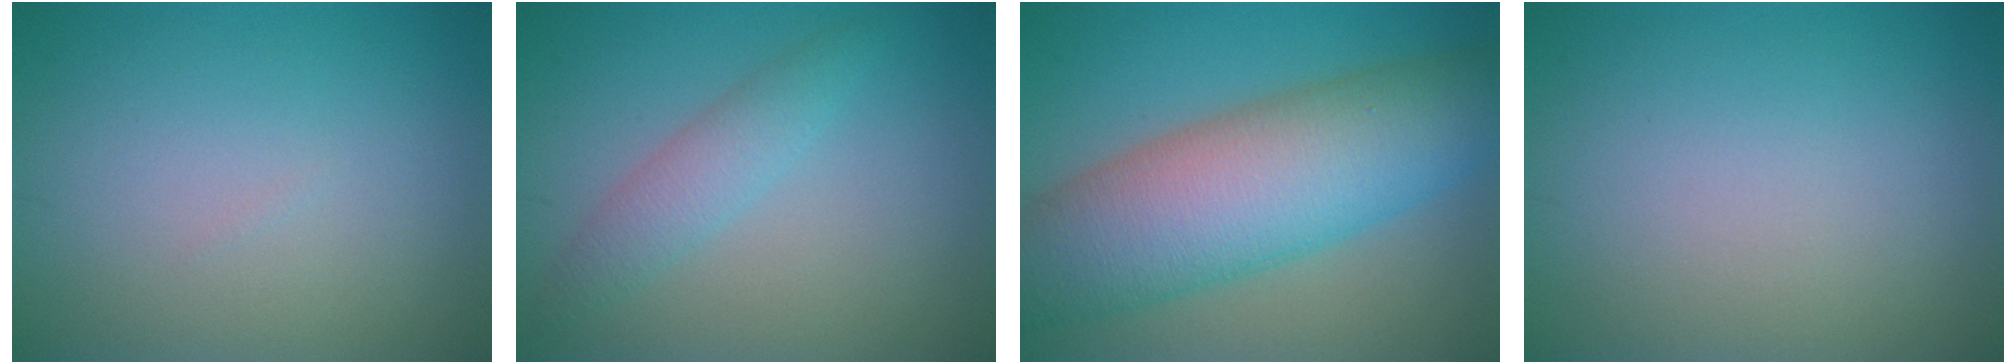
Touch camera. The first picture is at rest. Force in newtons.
{"total": 2.5, "press": 2.5, "slide": 0.1}
{"total": 11.9, "press": 11.9, "slide": 0.3}
{"total": 0.0}